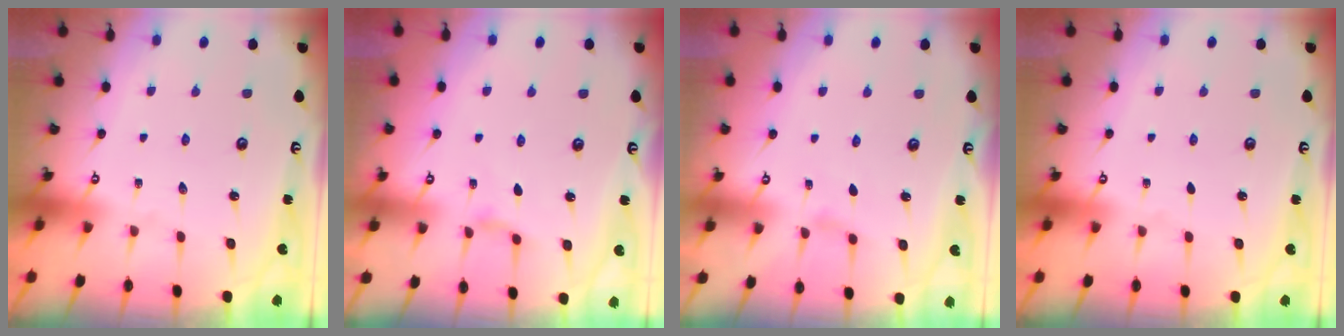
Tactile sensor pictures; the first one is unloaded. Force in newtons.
{"total": 1.4, "press": 1.4, "slide": 0.4}
{"total": 1.7, "press": 1.7, "slide": 0.4}
{"total": 0.0}